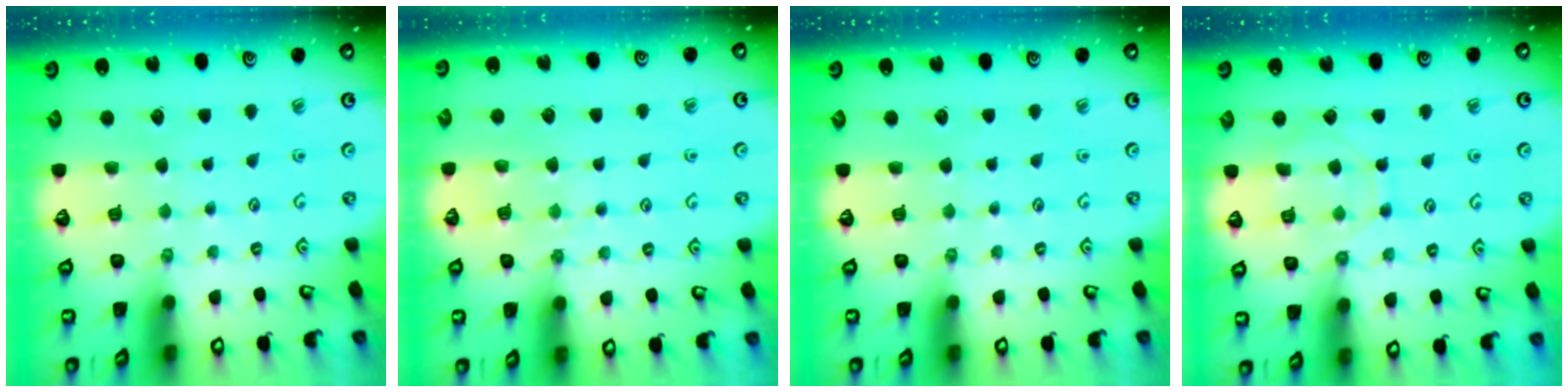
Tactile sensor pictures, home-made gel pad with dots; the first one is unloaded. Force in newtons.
{"total": 7.4, "press": 7.3, "slide": 0.8}
{"total": 0.0}
{"total": 9.0, "press": 9.0, "slide": 1.0}